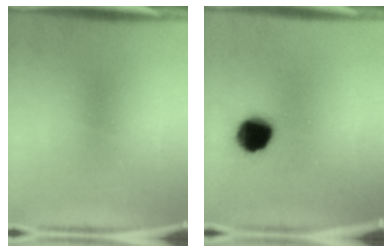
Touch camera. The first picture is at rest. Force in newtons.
{"total": 10.6}